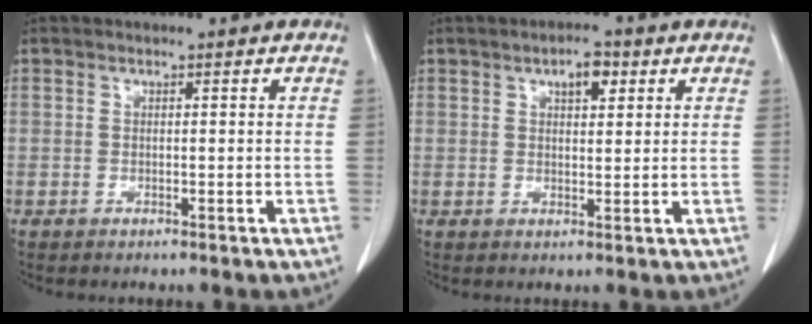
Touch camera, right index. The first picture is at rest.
{"total": 3.7, "force": [1.8, 1.5, 2.9], "torque": [-0.046, 0.003, 0.028]}